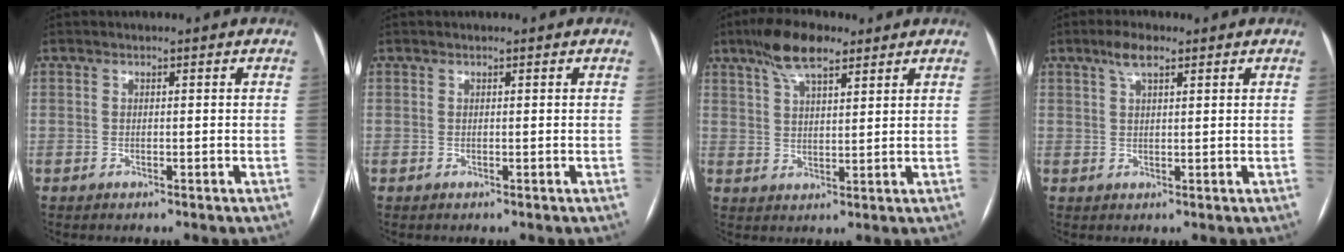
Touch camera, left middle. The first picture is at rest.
{"total": 0.0}
{"total": 8.0, "force": [5.5, 2.4, 5.3], "torque": [-0.103, 0.017, 0.098]}
{"total": 3.4, "force": [2.2, 0.9, 2.5], "torque": [-0.052, 0.010, 0.042]}